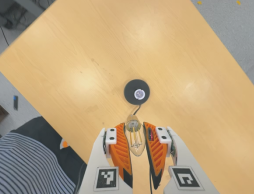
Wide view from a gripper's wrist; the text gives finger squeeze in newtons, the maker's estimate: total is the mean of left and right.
{"total": 22.9, "left": 26.5, "right": 19.3}